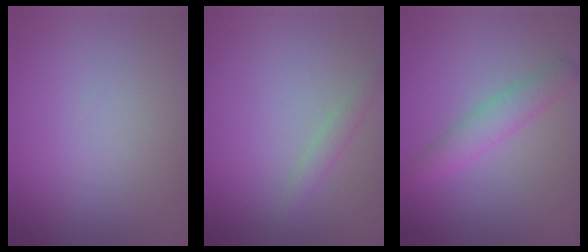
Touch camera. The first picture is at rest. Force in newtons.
{"total": 1.3, "press": 1.3, "slide": 0.1}
{"total": 2.8, "press": 2.8, "slide": 0.1}